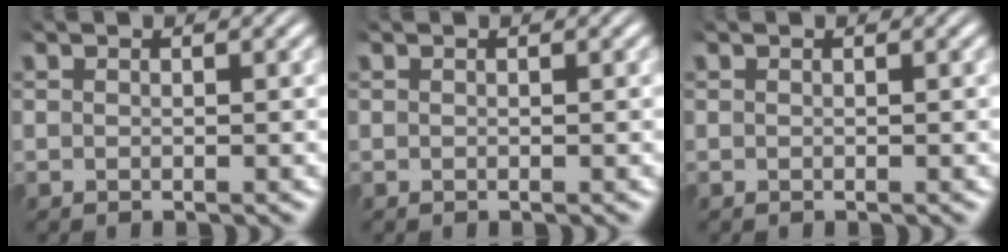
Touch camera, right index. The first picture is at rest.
{"total": 0.0}
{"total": 0.0}